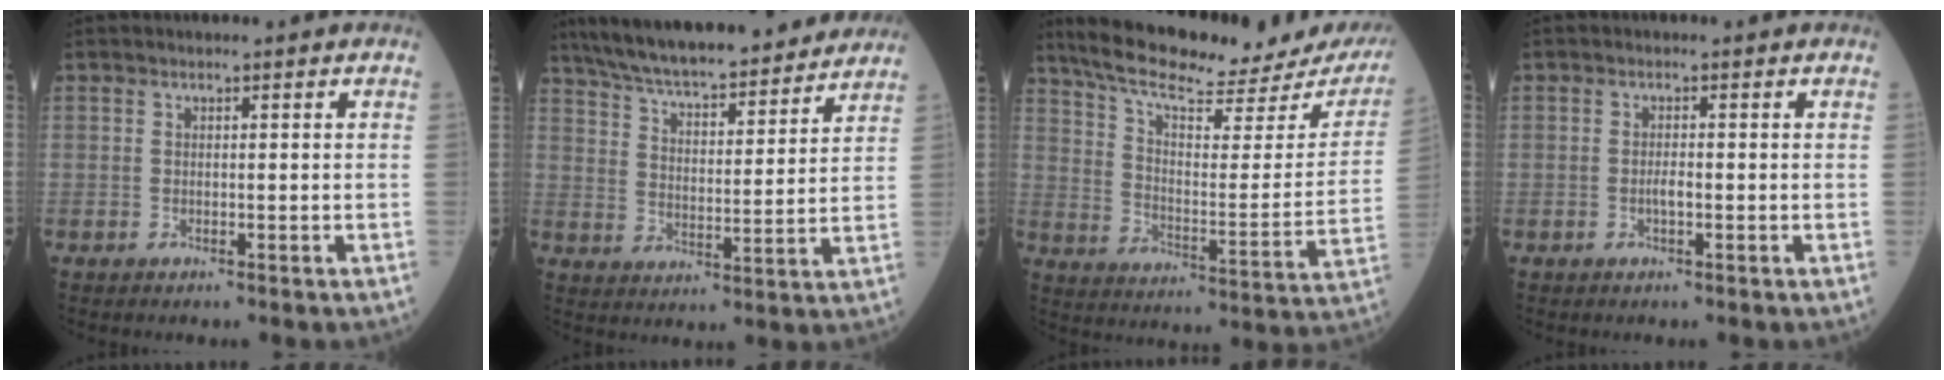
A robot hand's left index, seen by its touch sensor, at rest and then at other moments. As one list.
[{"total": 22.3, "force": [19.9, 3.4, 9.5], "torque": [-0.159, 0.019, 0.290]}, {"total": 25.5, "force": [22.2, 3.7, 11.9], "torque": [-0.194, -0.044, 0.303]}, {"total": 1.1, "force": [-0.2, 0.2, 1.0], "torque": [-0.022, 0.000, -0.005]}]